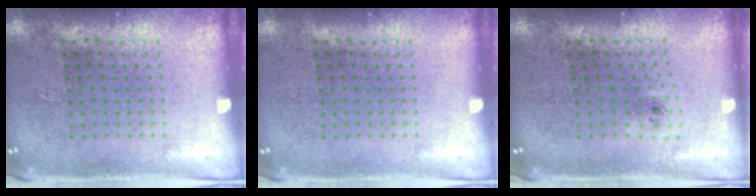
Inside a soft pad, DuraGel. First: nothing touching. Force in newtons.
{"total": 0.0}
{"total": 0.8, "press": 0.4, "slide": 0.7}